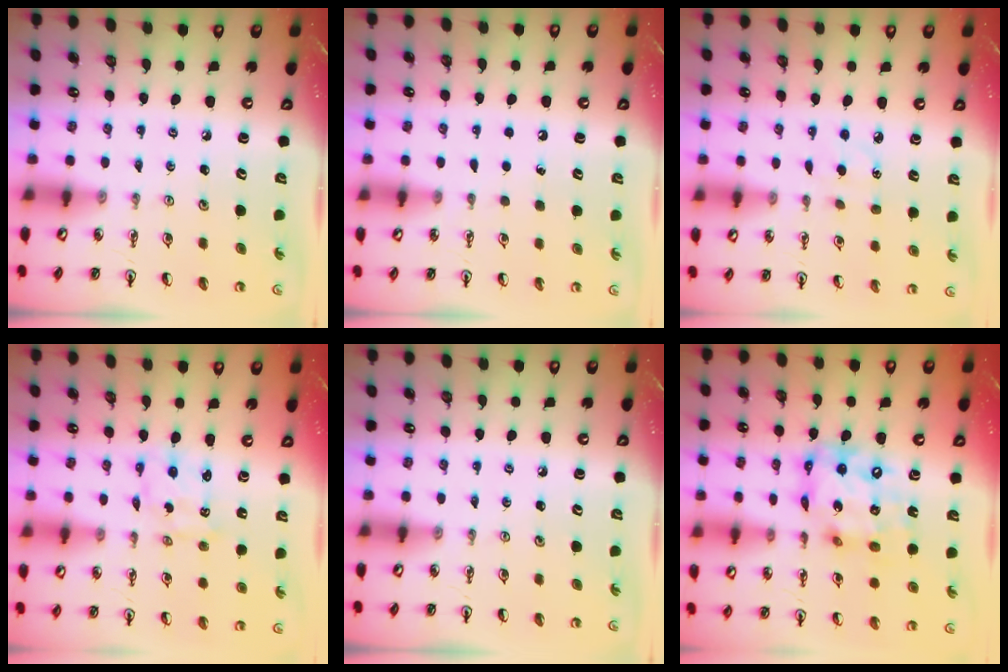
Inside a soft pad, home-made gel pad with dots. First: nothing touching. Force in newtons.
{"total": 1.4, "press": 1.4, "slide": 0.1}
{"total": 2.9, "press": 2.8, "slide": 0.5}
{"total": 1.6, "press": 1.3, "slide": 0.8}
{"total": 0.0}
{"total": 15.1, "press": 15.0, "slide": 1.0}